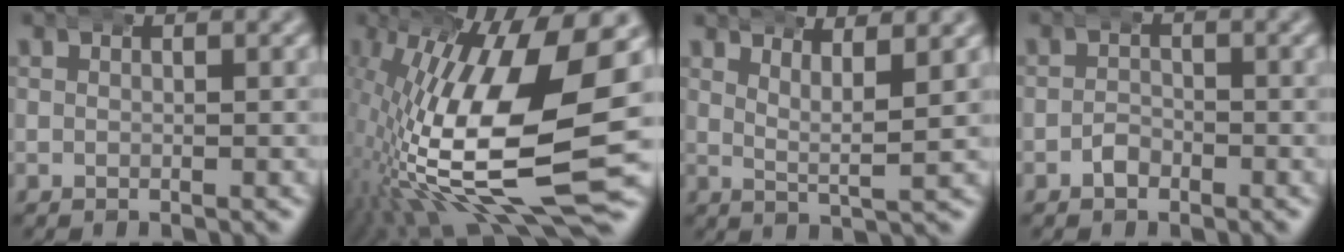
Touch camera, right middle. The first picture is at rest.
{"total": 17.1, "force": [-1.3, 6.9, 15.6], "torque": [-0.263, -0.021, -0.003]}
{"total": 3.7, "force": [2.3, 1.0, 2.7], "torque": [-0.044, -0.009, 0.032]}
{"total": 1.0, "force": [-0.7, 0.8, 0.0], "torque": [-0.001, 0.002, -0.021]}